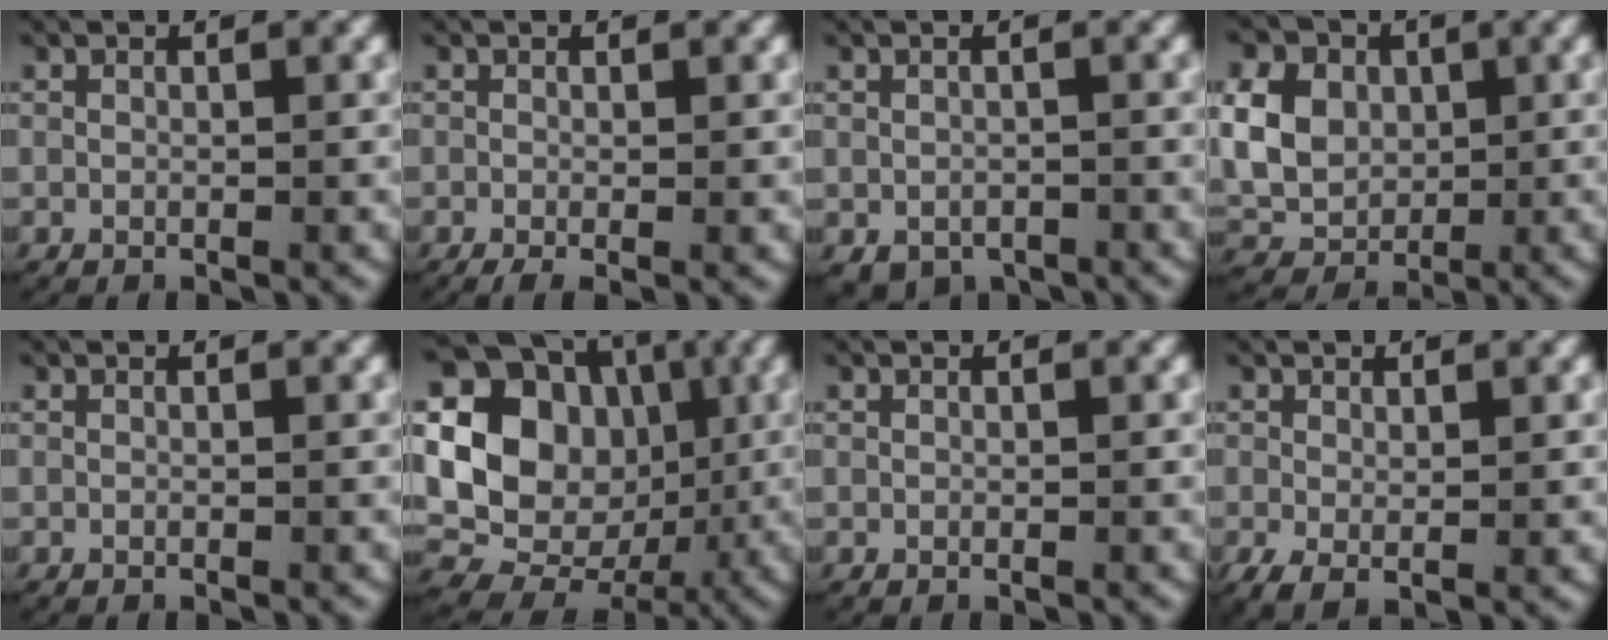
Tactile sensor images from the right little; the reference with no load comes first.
{"total": 1.2, "force": [-0.7, 0.3, 1.0], "torque": [-0.013, -0.005, -0.008]}
{"total": 2.8, "force": [-1.6, 2.0, 1.0], "torque": [-0.013, -0.014, -0.018]}
{"total": 10.6, "force": [0.7, 9.3, 5.0], "torque": [-0.135, -0.026, 0.014]}
{"total": 0.0}
{"total": 17.8, "force": [-0.3, 15.1, 9.4], "torque": [-0.220, -0.049, 0.009]}
{"total": 0.0}
{"total": 2.0, "force": [-0.2, 1.1, 1.7], "torque": [-0.025, -0.015, 0.006]}